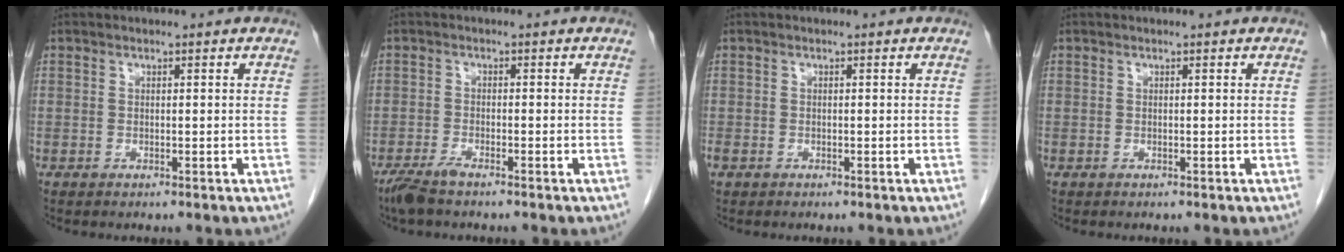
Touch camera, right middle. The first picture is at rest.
{"total": 3.3, "force": [-2.6, 0.4, 1.9], "torque": [-0.045, -0.007, -0.052]}
{"total": 0.7, "force": [-0.4, 0.5, 0.4], "torque": [-0.013, -0.001, -0.005]}
{"total": 0.0}